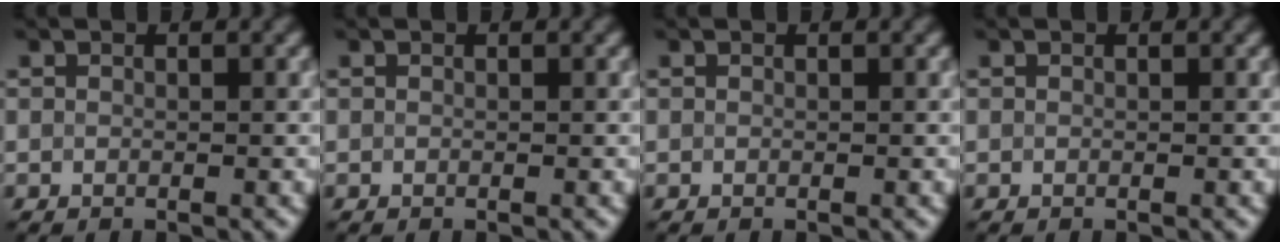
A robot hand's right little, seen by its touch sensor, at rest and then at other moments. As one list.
[{"total": 0.0}, {"total": 0.0}, {"total": 0.0}]